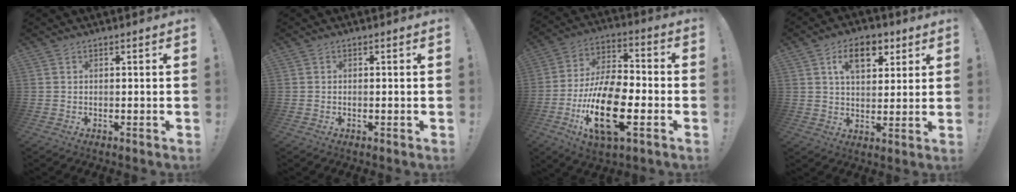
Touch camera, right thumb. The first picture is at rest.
{"total": 0.0}
{"total": 20.8, "force": [-7.3, 9.4, 17.1], "torque": [-0.322, 0.030, -0.116]}
{"total": 10.7, "force": [5.0, 6.3, 7.0], "torque": [-0.098, -0.008, 0.087]}